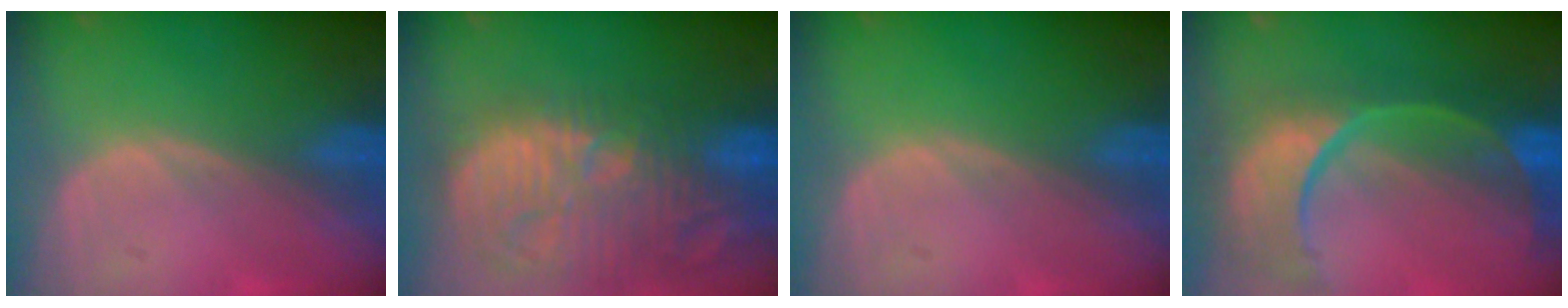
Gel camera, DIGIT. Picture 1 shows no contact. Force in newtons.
{"total": 15.2, "press": 13.2, "slide": 7.4}
{"total": 0.0}
{"total": 13.1, "press": 10.6, "slide": 7.7}